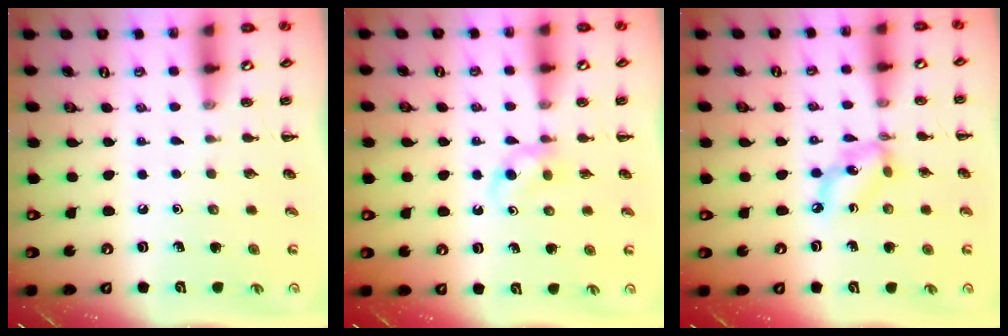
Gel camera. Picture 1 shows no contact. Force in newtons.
{"total": 2.5, "press": 2.3, "slide": 1.1}
{"total": 7.1, "press": 6.9, "slide": 1.8}